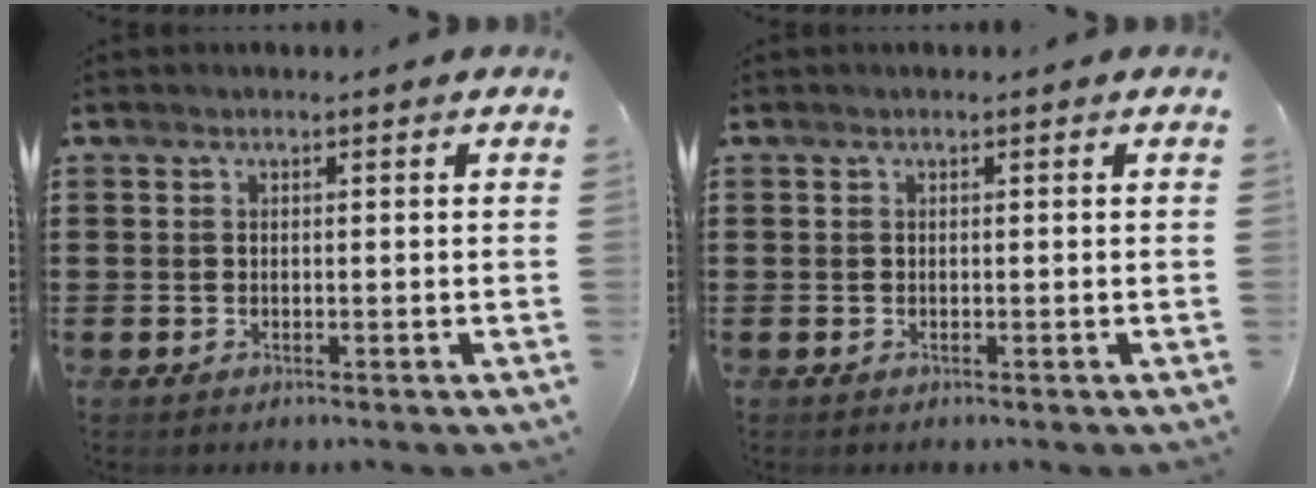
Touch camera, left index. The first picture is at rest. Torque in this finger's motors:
{"motor_torque": [0.00, 0.00, 0.00, 0.00]}